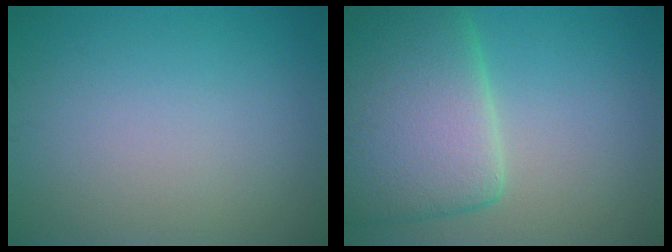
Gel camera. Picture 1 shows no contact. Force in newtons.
{"total": 9.6, "press": 9.5, "slide": 1.1}